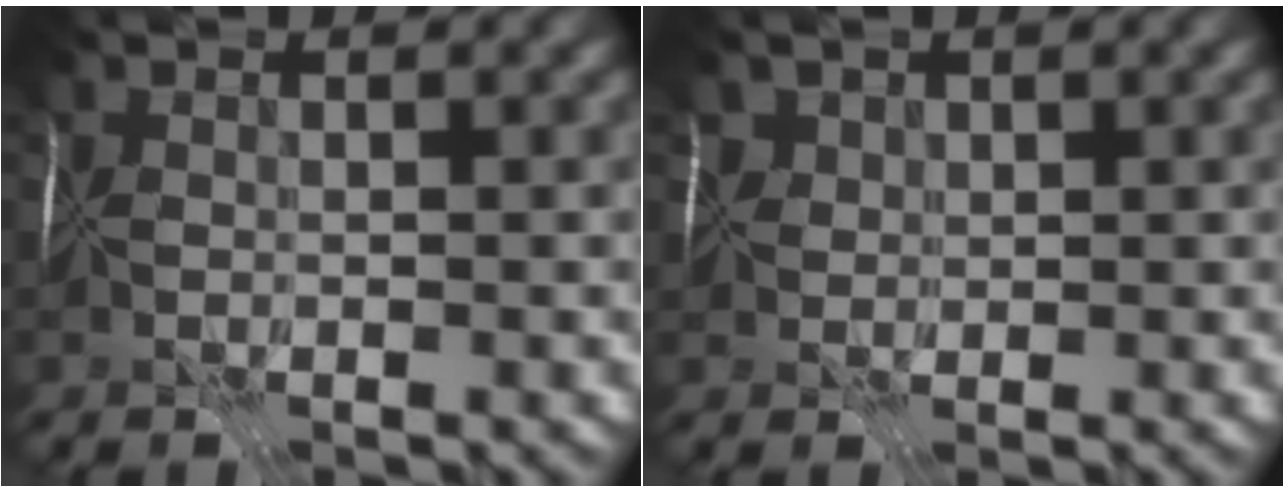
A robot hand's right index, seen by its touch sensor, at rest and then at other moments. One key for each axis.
{"total": 2.0, "fx": 1.1, "fy": 1.6, "fz": 0.4, "tx": -0.007, "ty": -0.007, "tz": 0.033}